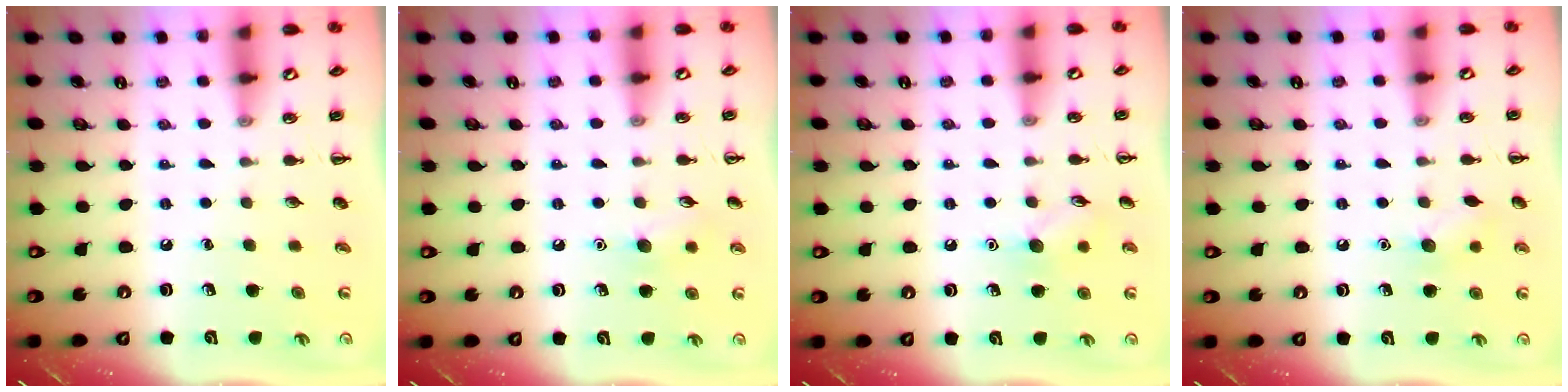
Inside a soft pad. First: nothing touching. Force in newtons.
{"total": 7.1, "press": 6.9, "slide": 1.8}
{"total": 7.5, "press": 7.3, "slide": 1.4}
{"total": 7.8, "press": 7.5, "slide": 2.0}